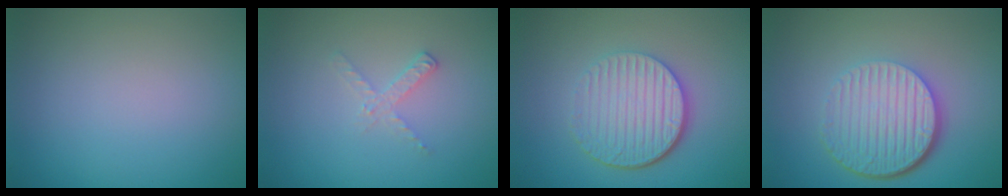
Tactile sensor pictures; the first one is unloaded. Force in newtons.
{"total": 1.4, "press": 1.4, "slide": 0.1}
{"total": 5.3, "press": 3.8, "slide": 3.6}
{"total": 6.7, "press": 4.4, "slide": 5.0}